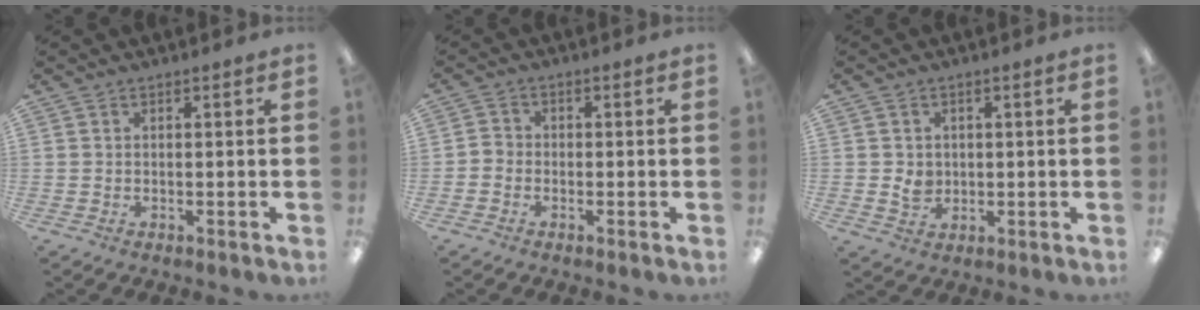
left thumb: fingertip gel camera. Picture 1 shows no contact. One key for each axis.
{"total": 1.8, "fx": -1.4, "fy": 1.1, "fz": 0.4, "tx": -0.007, "ty": 0.006, "tz": -0.027}
{"total": 3.4, "fx": 0.2, "fy": 3.0, "fz": 1.5, "tx": -0.015, "ty": -0.003, "tz": 0.002}